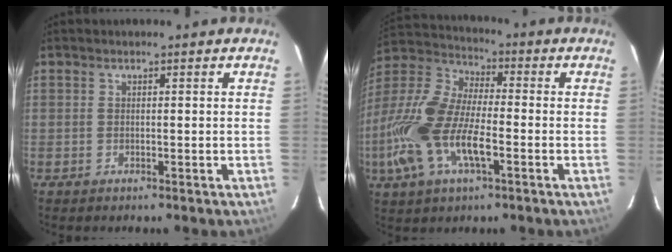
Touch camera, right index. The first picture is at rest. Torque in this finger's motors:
{"motor_torque": [0.84, -0.47, 1.05, 0.21]}